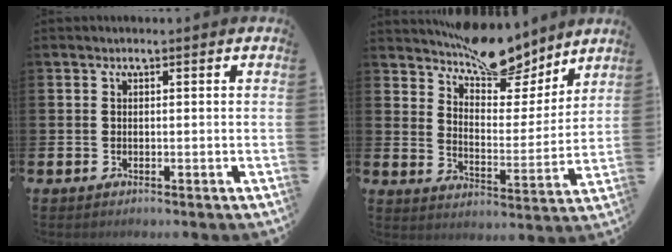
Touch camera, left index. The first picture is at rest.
{"total": 10.5, "force": [9.5, 3.3, 3.1], "torque": [-0.063, -0.065, 0.173]}